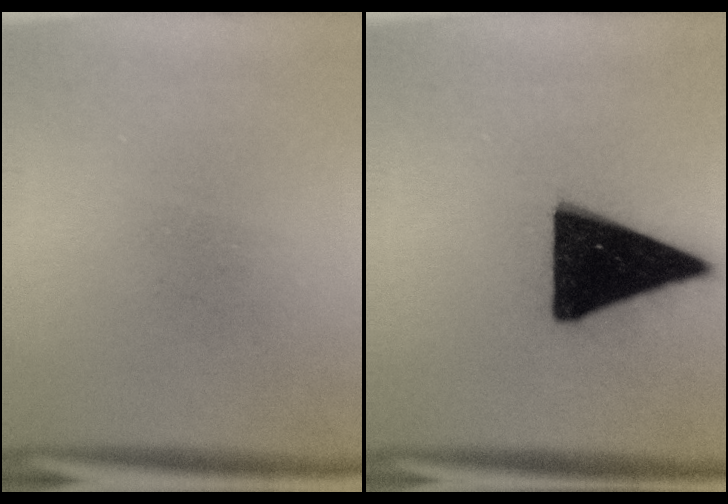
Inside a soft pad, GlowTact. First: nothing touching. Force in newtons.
{"total": 19.4}